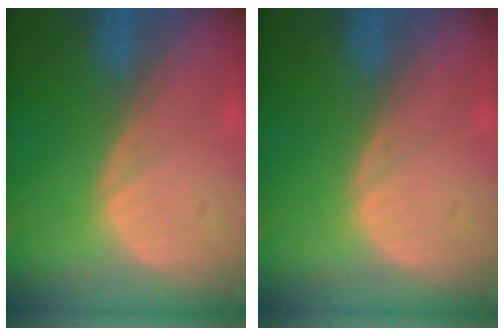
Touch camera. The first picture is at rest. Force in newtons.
{"total": 0.0}